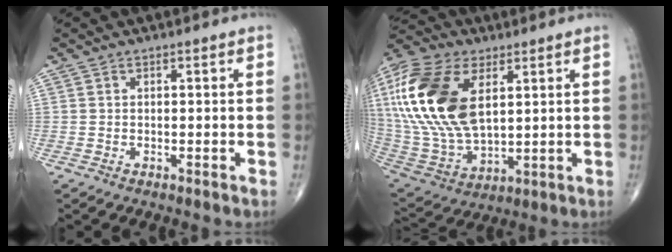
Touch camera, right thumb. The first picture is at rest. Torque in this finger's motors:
{"motor_torque": [0.65, 3.48, 2.14, 0.63, 0.74]}